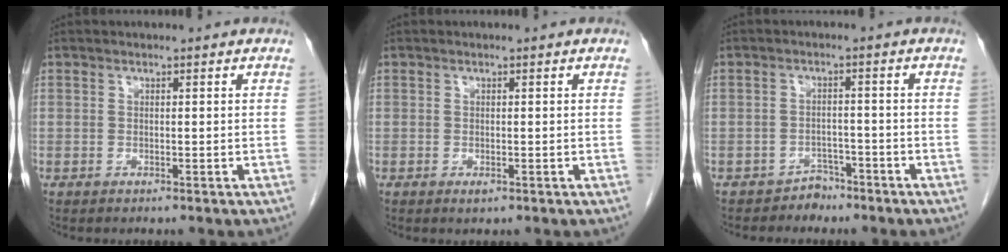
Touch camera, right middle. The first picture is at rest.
{"total": 0.7, "force": [-0.3, 0.3, 0.5], "torque": [-0.005, -0.001, -0.002]}
{"total": 2.7, "force": [-2.3, 1.5, -0.2], "torque": [0.000, 0.008, -0.034]}